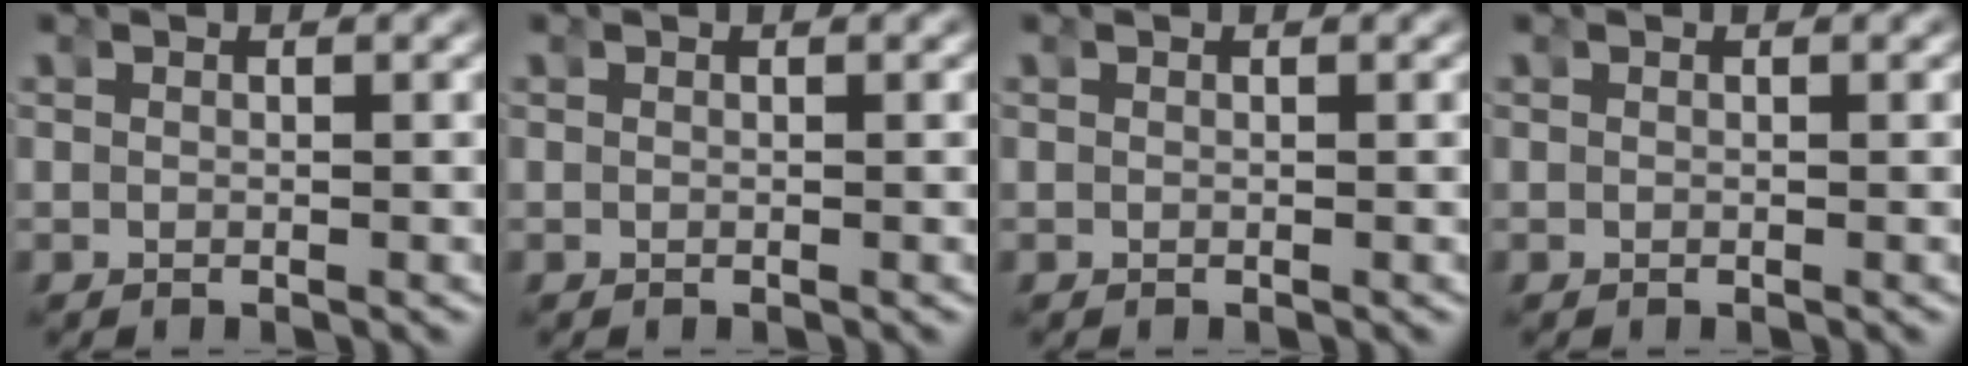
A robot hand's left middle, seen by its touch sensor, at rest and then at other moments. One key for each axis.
{"total": 0.0}
{"total": 0.0}
{"total": 0.0}